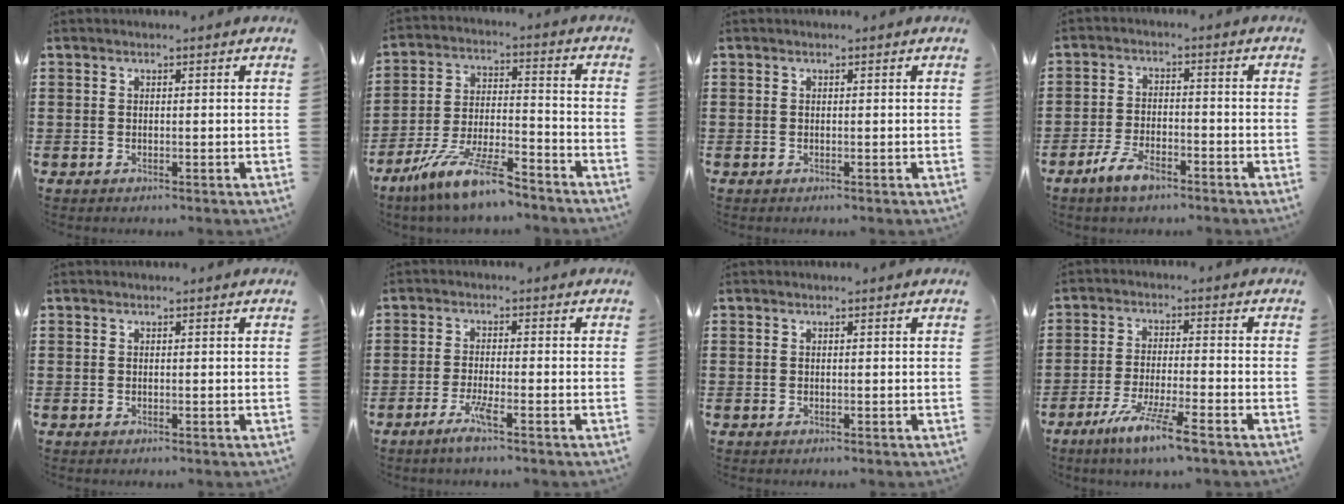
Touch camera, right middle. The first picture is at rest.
{"total": 11.2, "force": [-8.9, 1.5, 6.5], "torque": [-0.131, 0.015, -0.176]}
{"total": 0.0}
{"total": 5.3, "force": [-3.6, 2.1, 3.3], "torque": [-0.071, 0.005, -0.070]}
{"total": 0.0}
{"total": 3.6, "force": [-2.2, 0.0, 2.8], "torque": [-0.061, -0.008, -0.042]}
{"total": 0.0}
{"total": 7.3, "force": [-5.4, 0.2, 4.9], "torque": [-0.102, -0.013, -0.101]}